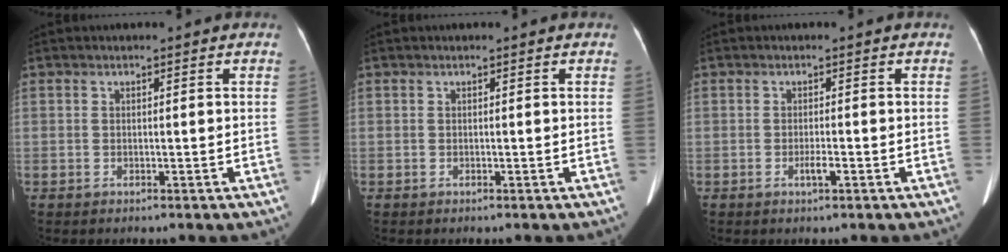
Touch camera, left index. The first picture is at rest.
{"total": 0.0}
{"total": 1.4, "force": [-0.8, 0.0, 1.2], "torque": [-0.024, -0.004, -0.012]}